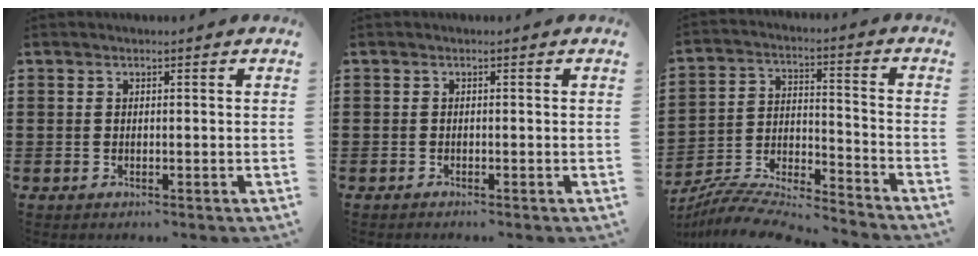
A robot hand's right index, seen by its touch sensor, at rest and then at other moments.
{"total": 0.6, "force": [-0.6, -0.1, 0.0], "torque": [-0.001, -0.003, -0.012]}
{"total": 7.8, "force": [-7.5, 0.7, 1.9], "torque": [-0.046, -0.006, -0.153]}